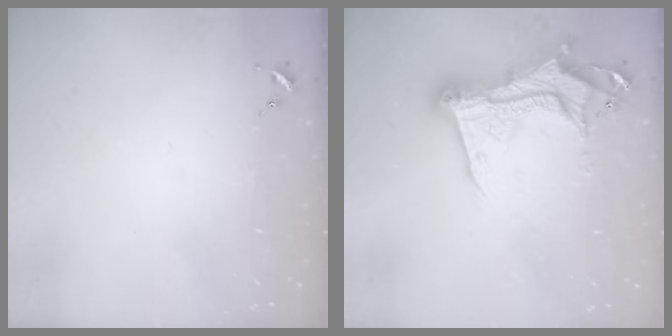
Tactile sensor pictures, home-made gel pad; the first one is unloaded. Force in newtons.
{"total": 19.7, "press": 19.6, "slide": 1.3}